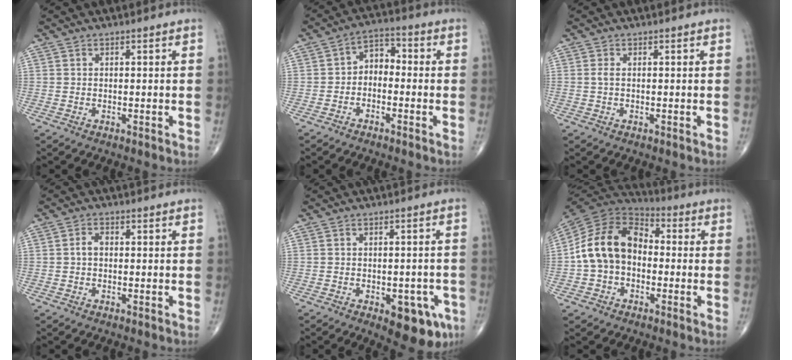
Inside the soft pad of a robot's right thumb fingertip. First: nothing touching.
{"total": 5.1, "force": [-1.1, 3.6, 3.4], "torque": [-0.036, 0.032, -0.036]}
{"total": 0.9, "force": [0.0, 0.4, 0.8], "torque": [-0.021, -0.001, 0.000]}
{"total": 1.8, "force": [-0.2, 1.2, 1.4], "torque": [-0.018, 0.008, -0.008]}
{"total": 10.1, "force": [-4.5, 4.7, 7.7], "torque": [-0.062, 0.012, -0.050]}
{"total": 14.3, "force": [-1.3, 10.6, 9.6], "torque": [-0.155, 0.040, -0.037]}